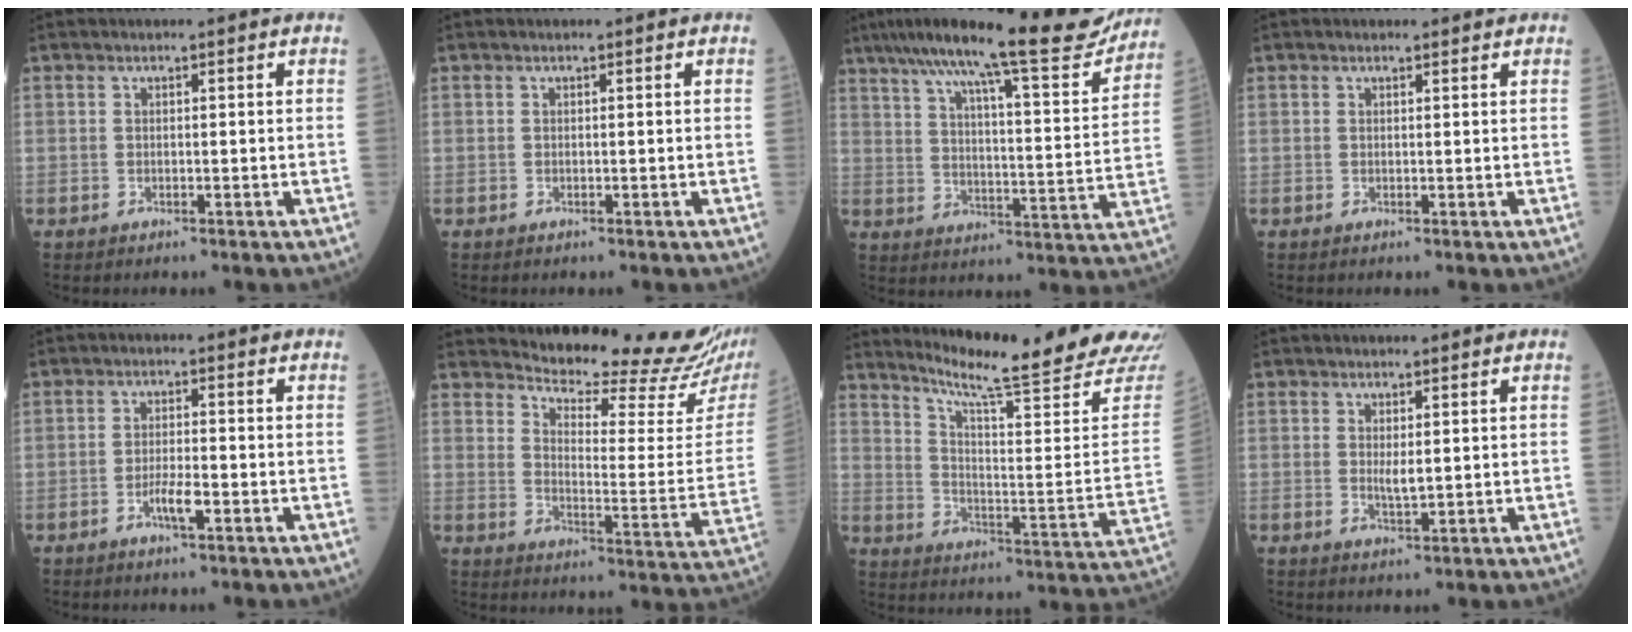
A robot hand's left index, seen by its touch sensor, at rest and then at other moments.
{"total": 0.0}
{"total": 22.6, "force": [19.1, 1.8, 11.9], "torque": [-0.189, -0.011, 0.264]}
{"total": 0.7, "force": [0.7, 0.2, 0.0], "torque": [-0.010, 0.000, 0.008]}
{"total": 3.2, "force": [-1.5, 0.5, 2.8], "torque": [-0.055, 0.000, -0.028]}
{"total": 19.6, "force": [18.3, 0.1, 7.0], "torque": [-0.110, -0.107, 0.227]}
{"total": 24.5, "force": [22.4, -0.7, 9.9], "torque": [-0.159, -0.109, 0.293]}
{"total": 1.9, "force": [0.5, 0.5, 1.7], "torque": [-0.036, -0.005, 0.011]}